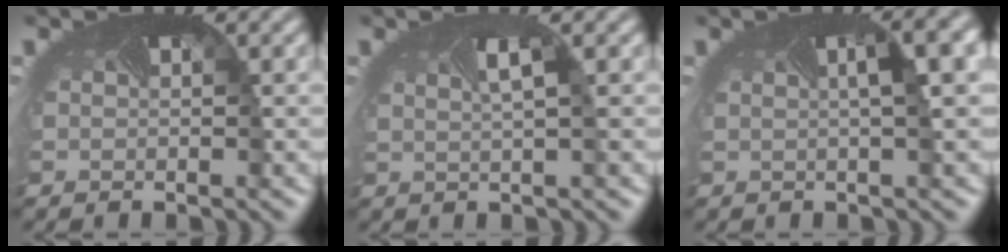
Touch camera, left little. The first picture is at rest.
{"total": 1.2, "force": [0.3, -0.1, 1.2], "torque": [-0.013, 0.000, 0.005]}
{"total": 4.8, "force": [1.2, 1.2, 4.5], "torque": [-0.035, 0.018, 0.012]}